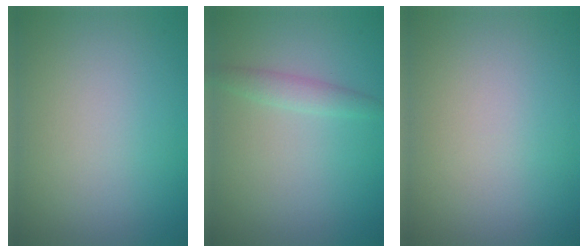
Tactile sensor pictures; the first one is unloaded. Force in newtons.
{"total": 1.6, "press": 1.6, "slide": 0.1}
{"total": 0.0}